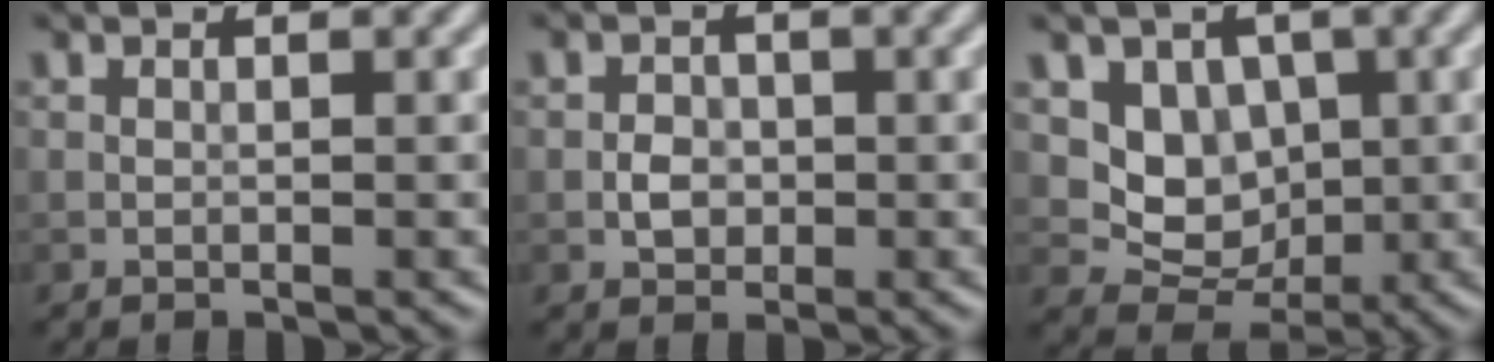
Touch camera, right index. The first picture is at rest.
{"total": 1.8, "force": [-0.4, 1.5, 0.9], "torque": [-0.011, 0.000, -0.010]}
{"total": 4.9, "force": [0.7, 4.1, 2.6], "torque": [-0.040, -0.011, 0.008]}